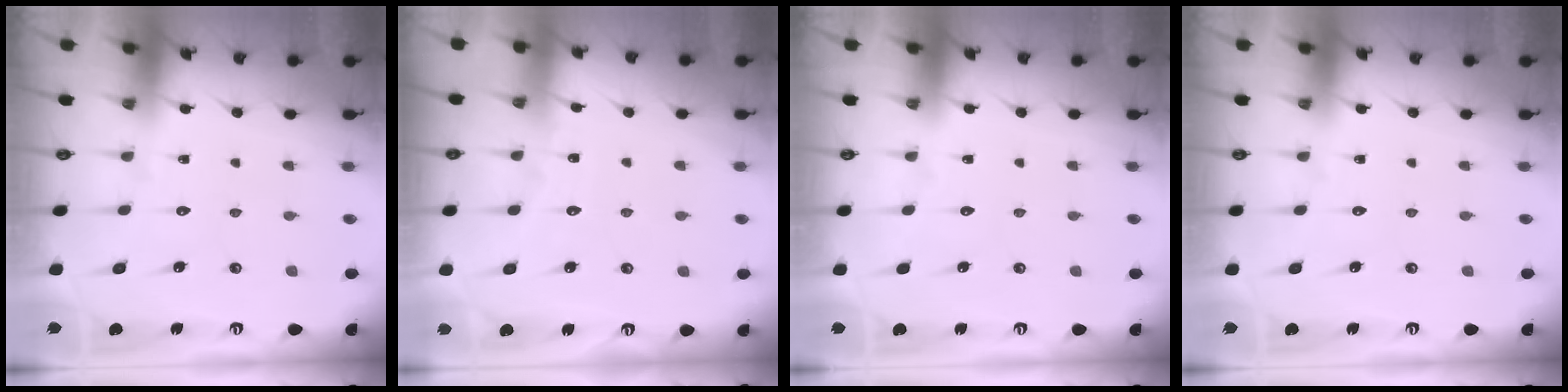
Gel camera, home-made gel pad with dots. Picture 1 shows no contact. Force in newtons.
{"total": 3.6, "press": 3.6, "slide": 0.3}
{"total": 0.0}
{"total": 0.0}